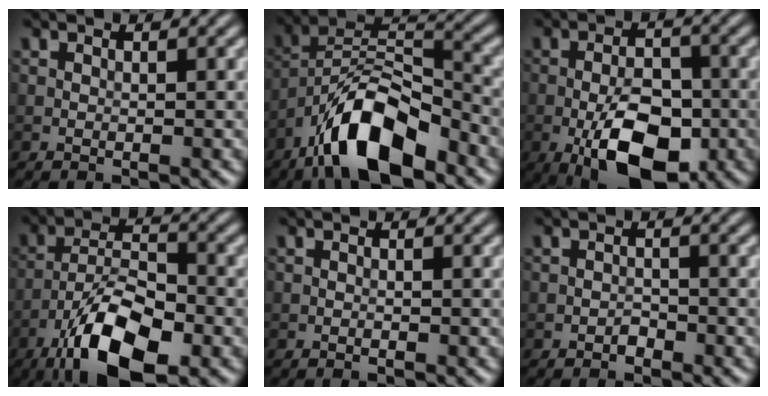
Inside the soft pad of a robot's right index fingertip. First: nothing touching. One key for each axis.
{"total": 10.4, "fx": -6.5, "fy": 3.7, "fz": 7.2, "tx": -0.123, "ty": 0.012, "tz": -0.125}
{"total": 8.4, "fx": -3.4, "fy": 4.0, "fz": 6.5, "tx": -0.117, "ty": -0.004, "tz": -0.064}
{"total": 10.4, "fx": -5.6, "fy": 3.8, "fz": 7.9, "tx": -0.146, "ty": 0.005, "tz": -0.103}
{"total": 0.0}
{"total": 0.8, "fx": -0.6, "fy": 0.4, "fz": 0.3, "tx": -0.002, "ty": 0.000, "tz": -0.011}